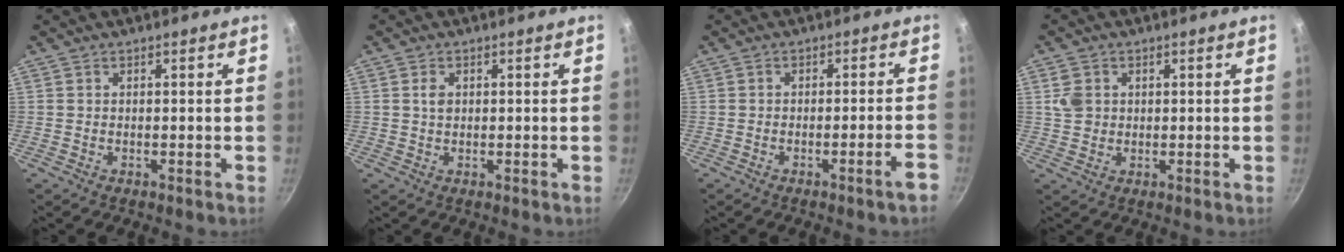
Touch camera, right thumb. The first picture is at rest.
{"total": 1.9, "force": [0.5, 1.4, 1.2], "torque": [-0.018, 0.001, 0.007]}
{"total": 3.5, "force": [-2.3, -0.2, 2.6], "torque": [-0.030, 0.022, -0.026]}
{"total": 4.1, "force": [1.0, 3.5, 2.0], "torque": [-0.024, -0.001, 0.021]}